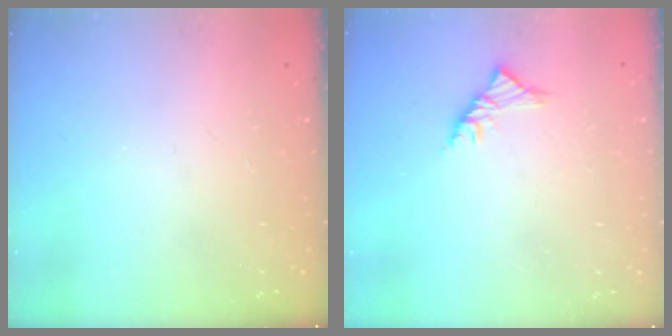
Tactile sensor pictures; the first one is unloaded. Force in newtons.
{"total": 3.5, "press": 3.4, "slide": 1.0}